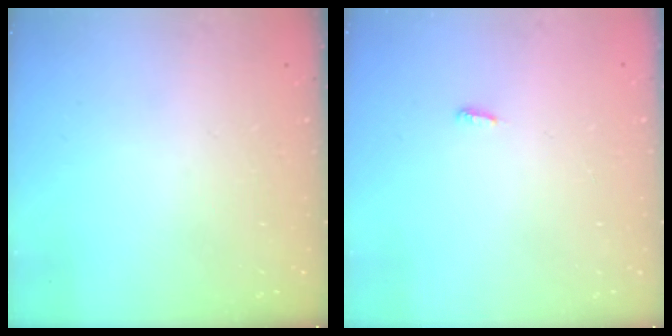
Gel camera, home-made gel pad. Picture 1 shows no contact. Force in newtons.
{"total": 3.6, "press": 3.4, "slide": 1.0}